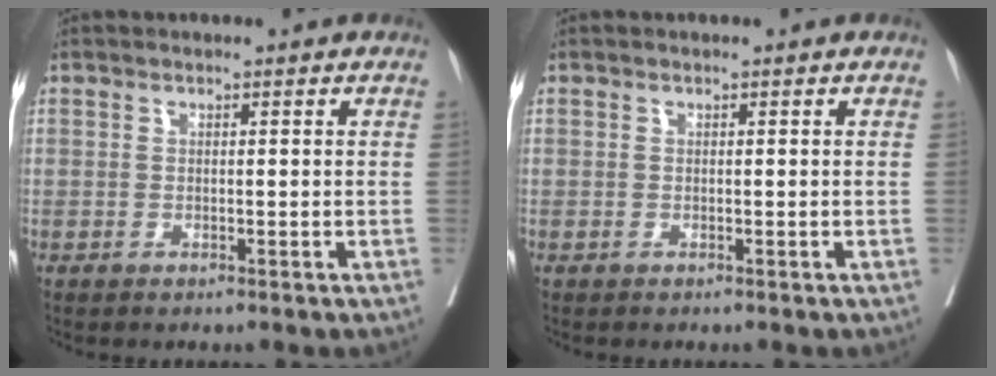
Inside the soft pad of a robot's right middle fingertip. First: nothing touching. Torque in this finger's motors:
{"motor_torque": [0.04, -0.01, -0.55, -0.14]}